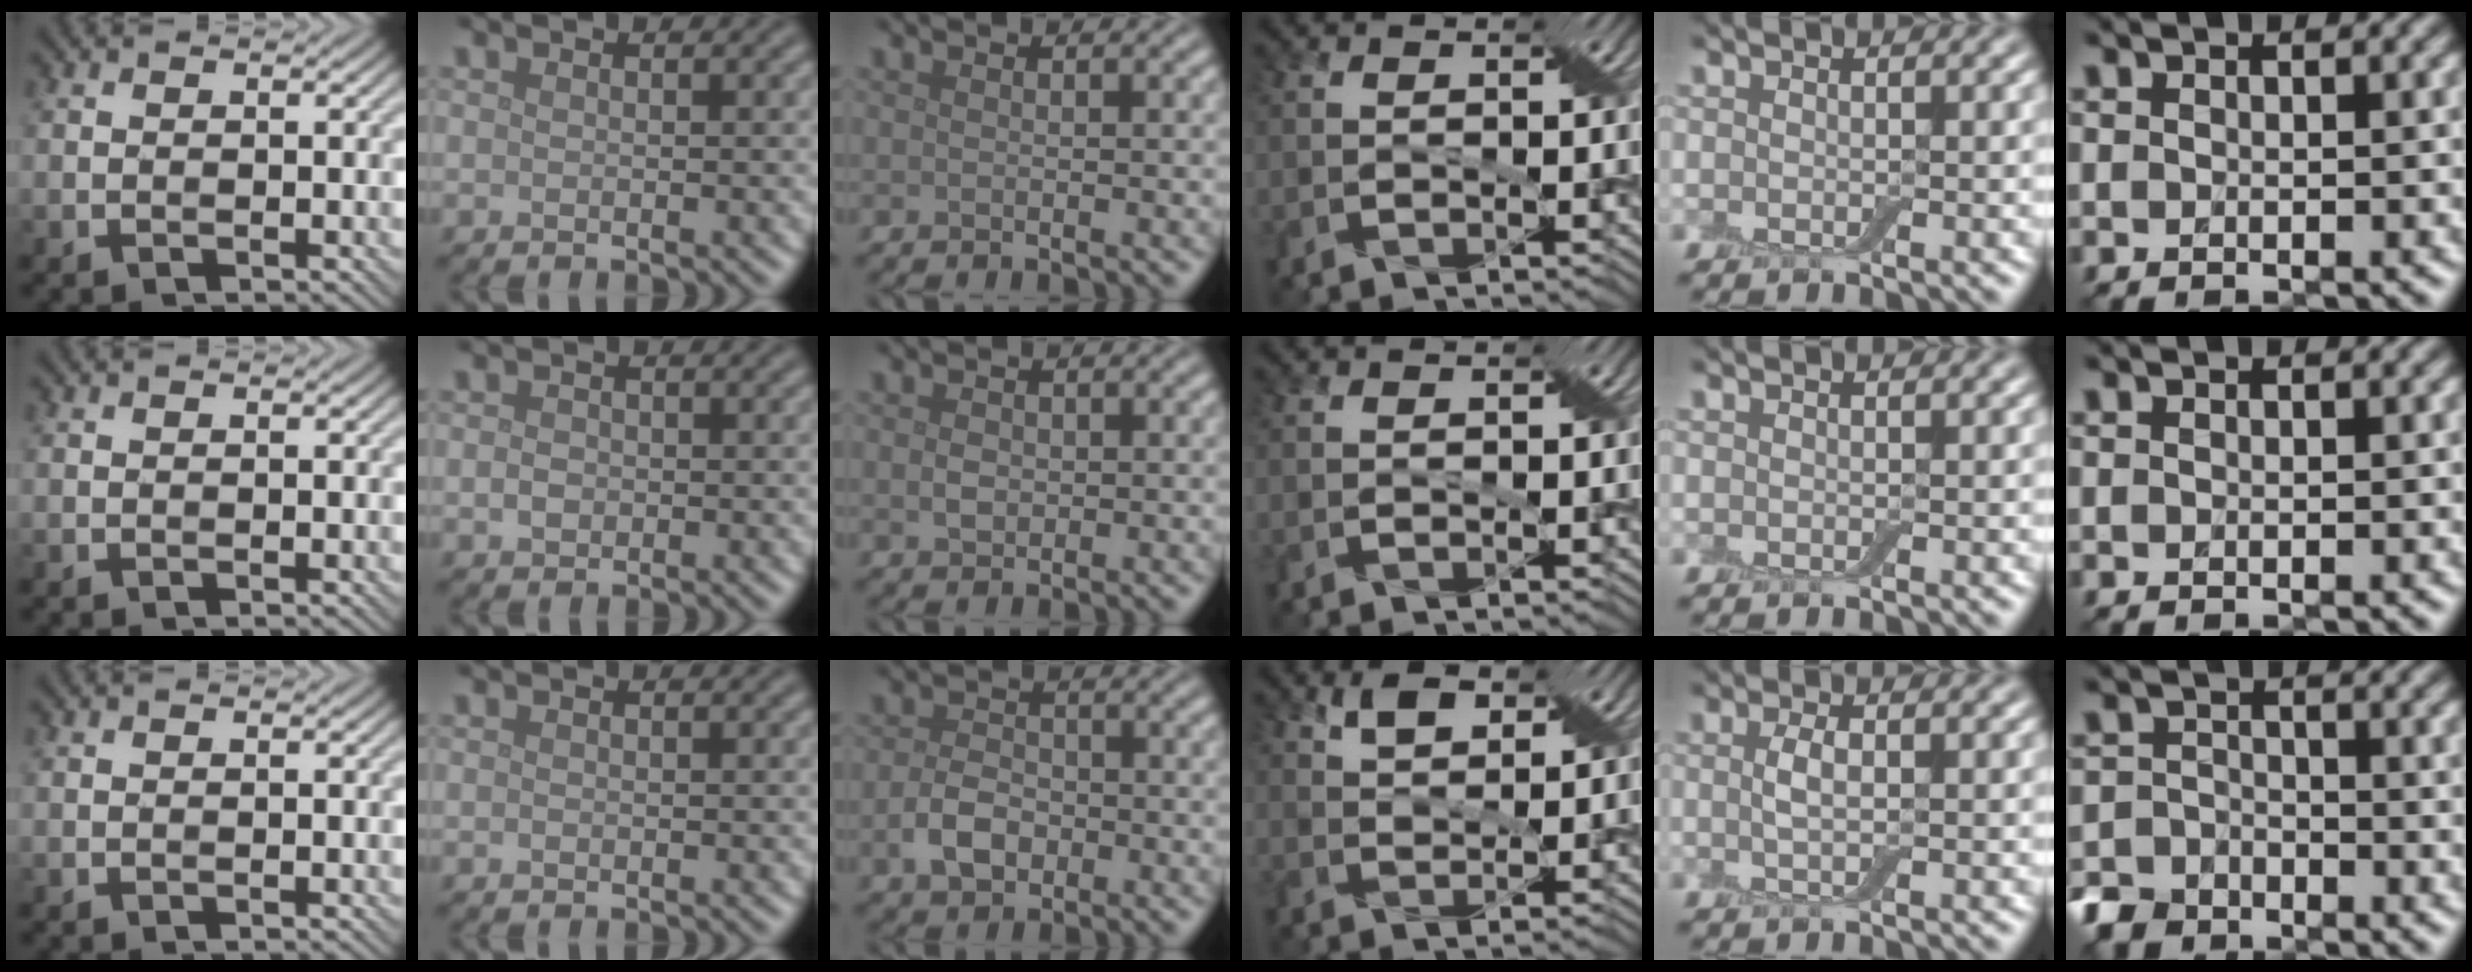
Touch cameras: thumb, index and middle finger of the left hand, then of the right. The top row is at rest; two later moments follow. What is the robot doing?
{"motion": "fold", "object": "apron"}